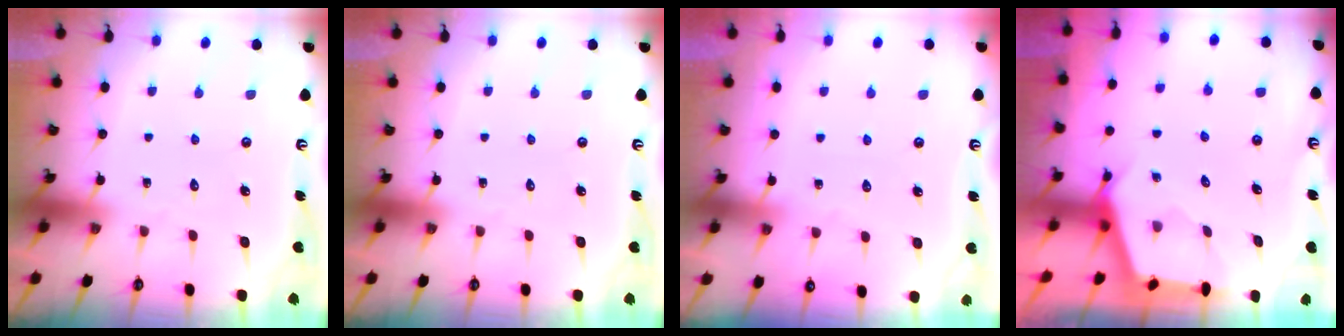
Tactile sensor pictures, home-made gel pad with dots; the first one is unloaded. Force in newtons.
{"total": 0.0}
{"total": 2.4, "press": 2.4, "slide": 0.4}
{"total": 2.7, "press": 2.7, "slide": 0.4}